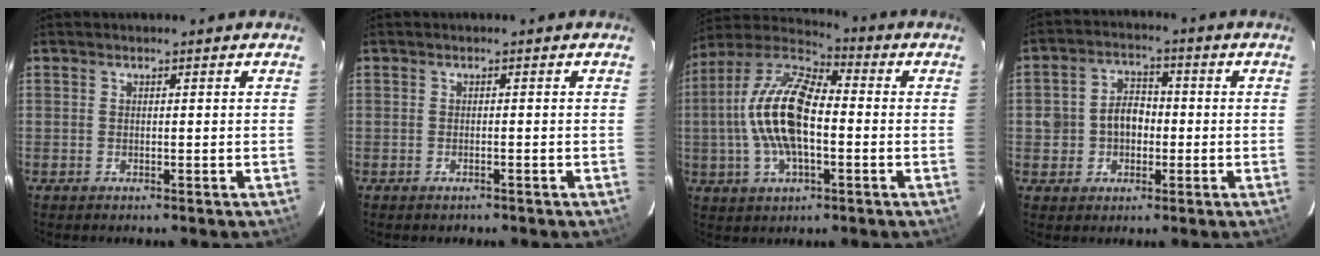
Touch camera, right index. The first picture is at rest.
{"total": 0.8, "force": [-0.7, 0.4, 0.3], "torque": [-0.006, 0.004, -0.009]}
{"total": 16.5, "force": [-1.4, 7.4, 14.7], "torque": [-0.294, 0.011, -0.035]}
{"total": 6.6, "force": [-0.9, 5.5, 3.4], "torque": [-0.067, 0.023, -0.006]}